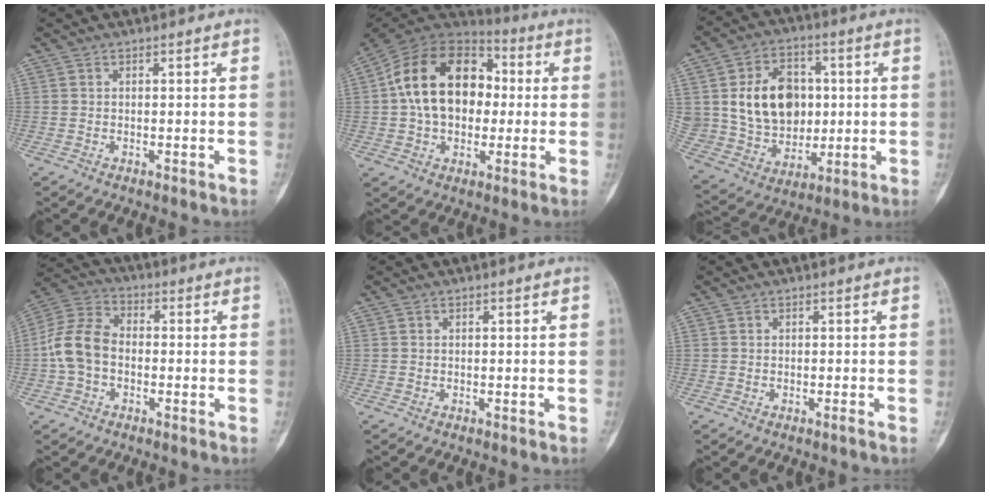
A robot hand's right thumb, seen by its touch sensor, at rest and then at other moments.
{"total": 20.2, "force": [1.1, 14.1, 14.4], "torque": [-0.219, 0.033, 0.014]}
{"total": 18.2, "force": [2.4, 14.0, 11.4], "torque": [-0.159, 0.005, 0.059]}
{"total": 9.9, "force": [-1.5, 7.3, 6.5], "torque": [-0.125, 0.033, -0.043]}
{"total": 0.0}
{"total": 0.0}